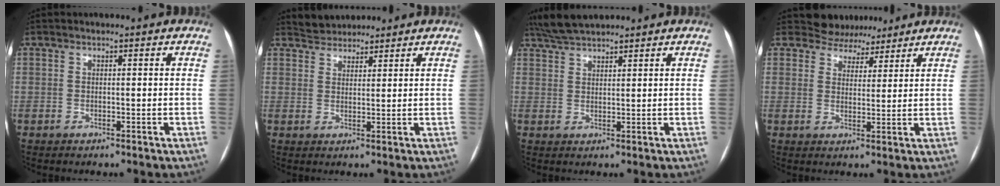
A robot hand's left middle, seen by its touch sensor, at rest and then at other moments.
{"total": 4.1, "force": [3.9, 1.3, 0.1], "torque": [-0.006, 0.023, 0.068]}
{"total": 5.9, "force": [5.4, 0.7, 2.2], "torque": [-0.050, 0.026, 0.105]}
{"total": 5.8, "force": [5.2, 2.6, -0.2], "torque": [0.006, 0.004, 0.071]}